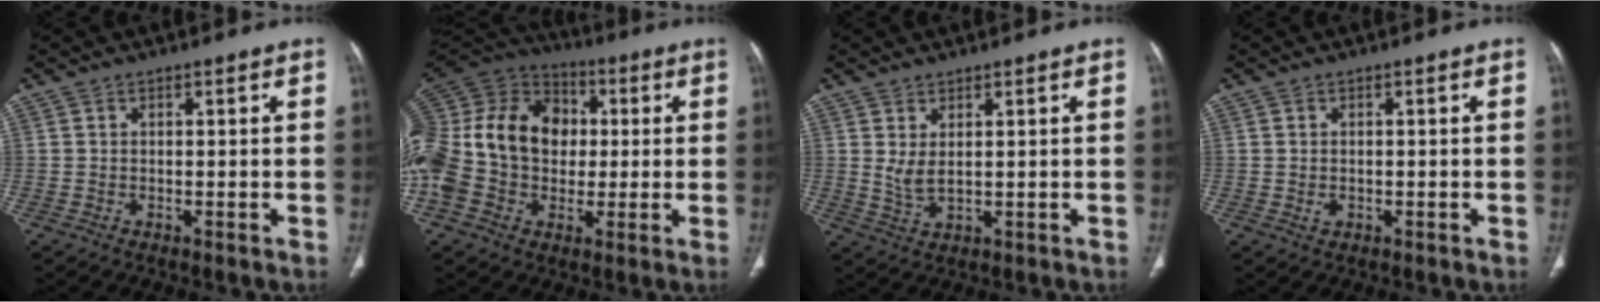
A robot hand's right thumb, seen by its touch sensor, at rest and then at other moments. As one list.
[{"total": 27.3, "force": [0.7, 20.3, 18.2], "torque": [-0.415, 0.058, 0.021]}, {"total": 3.5, "force": [1.1, 1.4, 3.0], "torque": [-0.062, -0.013, 0.032]}, {"total": 1.3, "force": [-0.2, 1.0, 0.8], "torque": [-0.012, 0.002, 0.002]}]